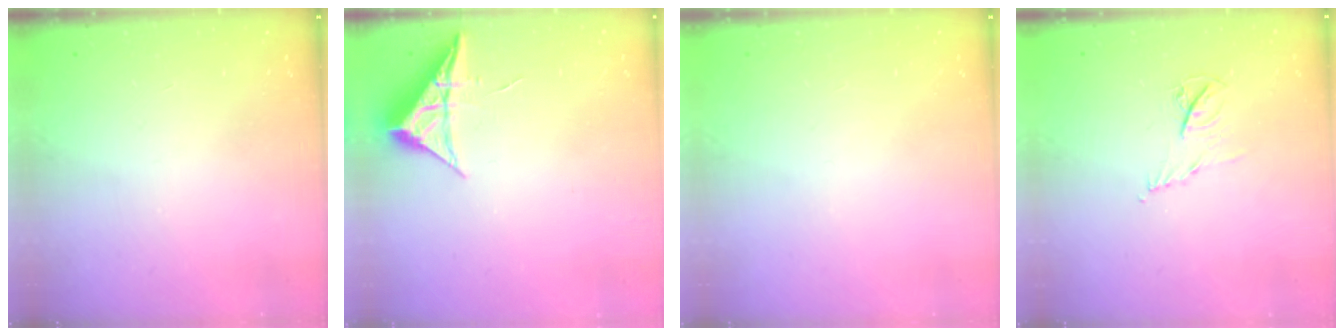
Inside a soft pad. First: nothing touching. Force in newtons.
{"total": 6.6, "press": 6.6, "slide": 0.2}
{"total": 0.0}
{"total": 4.4, "press": 4.3, "slide": 0.6}